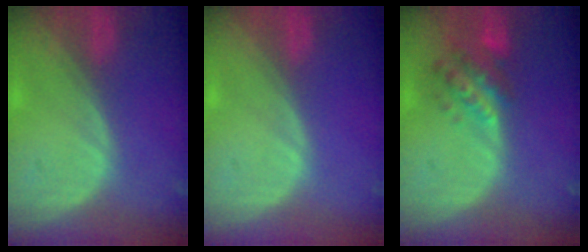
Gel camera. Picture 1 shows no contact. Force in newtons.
{"total": 0.0}
{"total": 6.1, "press": 5.9, "slide": 1.5}